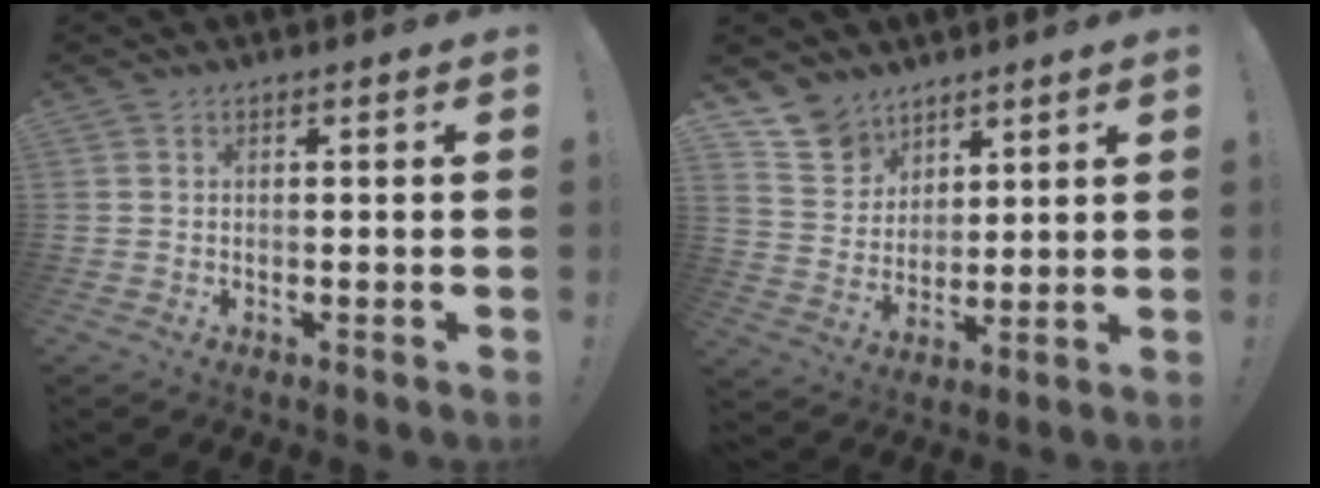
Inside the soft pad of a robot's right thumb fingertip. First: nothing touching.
{"total": 10.1, "force": [7.6, 6.5, 1.5], "torque": [-0.033, -0.056, 0.151]}